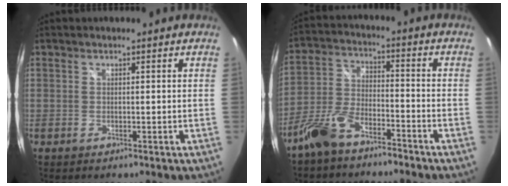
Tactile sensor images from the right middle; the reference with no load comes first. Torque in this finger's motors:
{"motor_torque": [0.77, -0.82, 0.19, 0.11]}